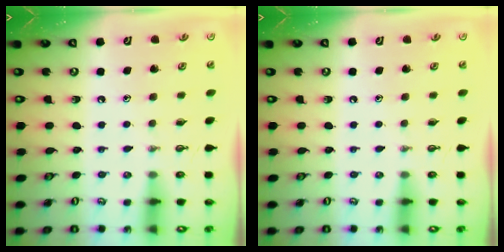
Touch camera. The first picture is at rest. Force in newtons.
{"total": 0.0}